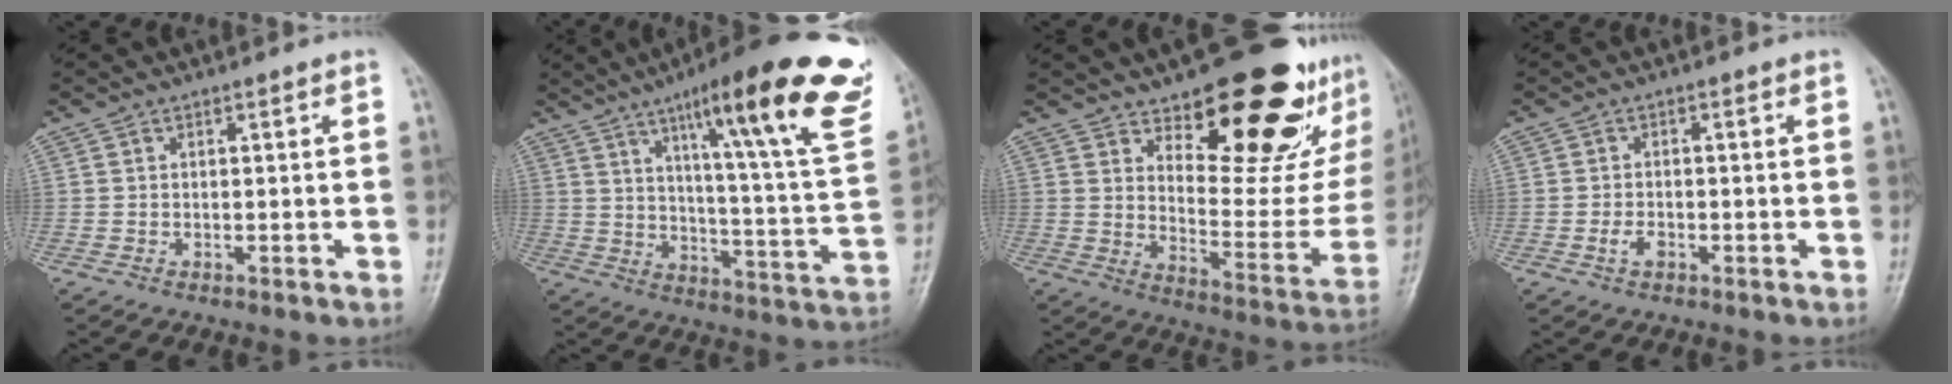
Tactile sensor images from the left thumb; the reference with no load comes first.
{"total": 28.0, "force": [16.1, 4.1, 22.6], "torque": [-0.296, -0.056, 0.226]}
{"total": 26.3, "force": [16.0, 10.2, 18.2], "torque": [-0.204, -0.100, 0.236]}
{"total": 2.3, "force": [-1.0, 1.4, 1.5], "torque": [-0.029, 0.006, -0.020]}